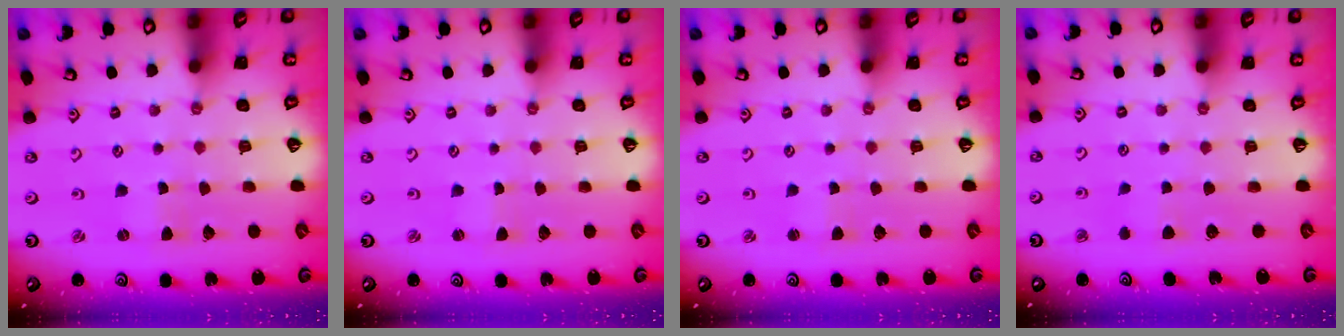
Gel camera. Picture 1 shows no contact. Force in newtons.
{"total": 0.0}
{"total": 1.5, "press": 1.4, "slide": 0.2}
{"total": 3.6, "press": 3.6, "slide": 0.5}